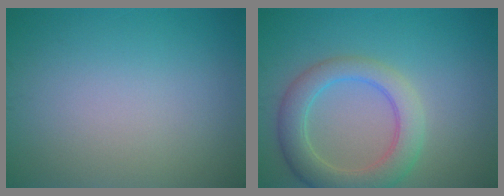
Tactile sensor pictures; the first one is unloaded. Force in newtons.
{"total": 5.2, "press": 5.1, "slide": 0.5}